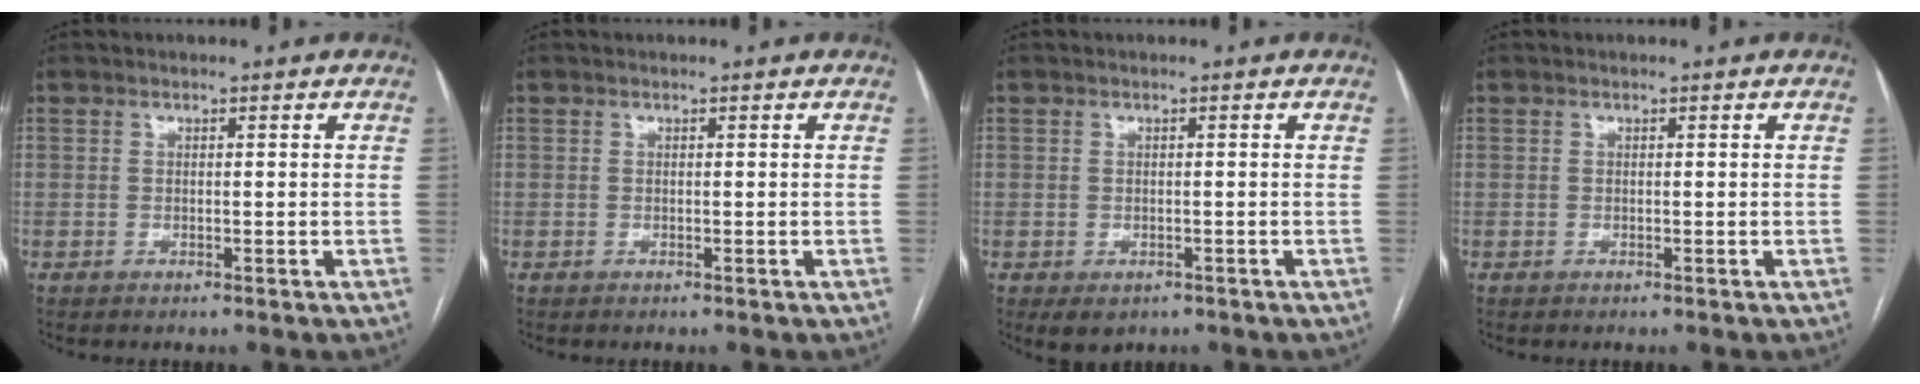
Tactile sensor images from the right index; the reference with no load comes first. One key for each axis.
{"total": 0.0}
{"total": 3.0, "fx": -1.7, "fy": 2.1, "fz": 1.4, "tx": -0.015, "ty": -0.002, "tz": -0.015}
{"total": 0.0}